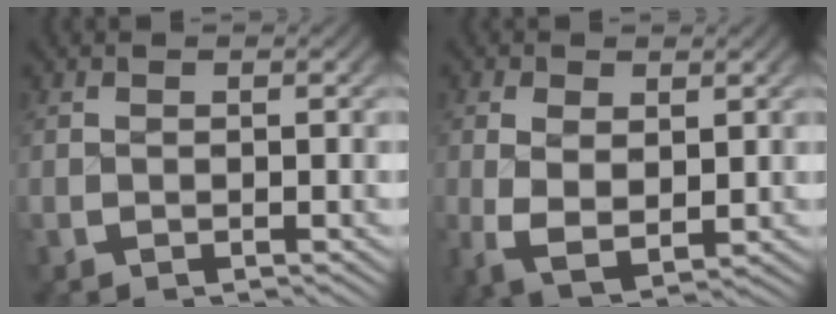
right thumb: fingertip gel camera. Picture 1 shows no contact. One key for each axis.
{"total": 4.5, "fx": -0.5, "fy": 3.1, "fz": 3.3, "tx": -0.081, "ty": -0.032, "tz": 0.007}